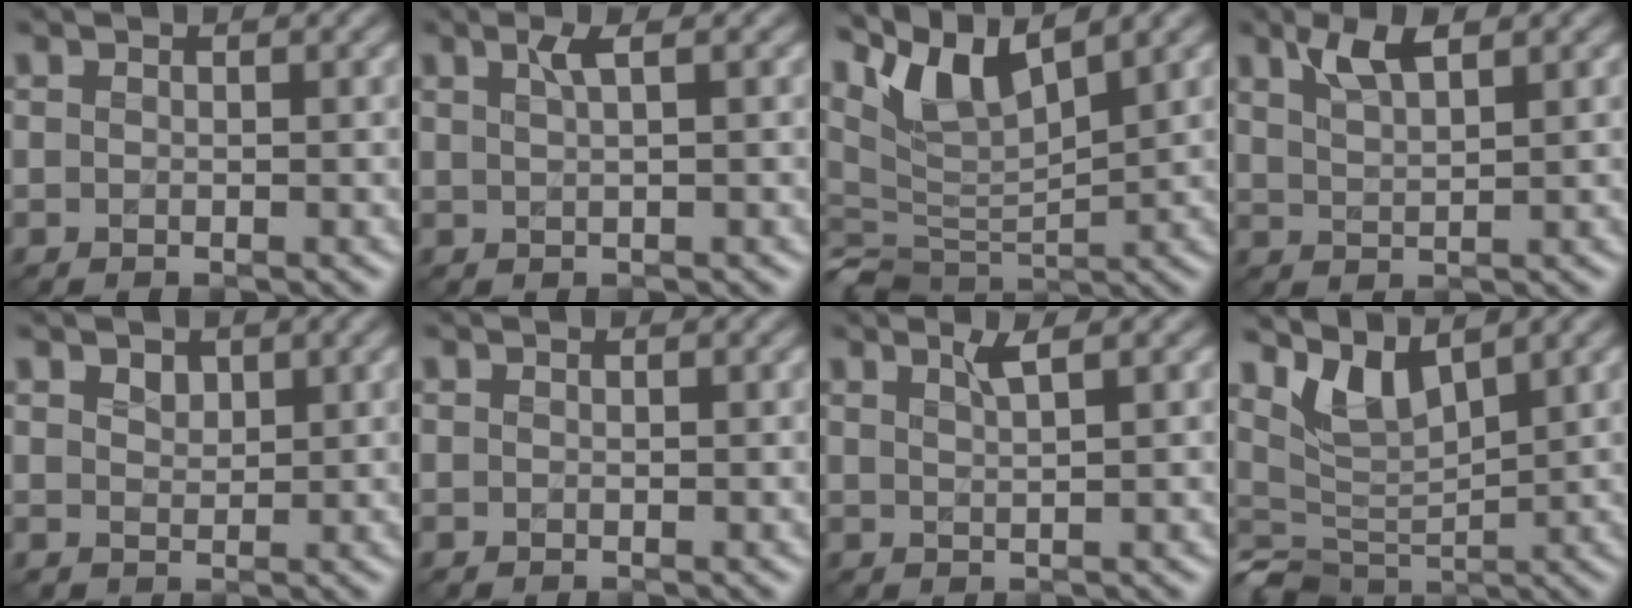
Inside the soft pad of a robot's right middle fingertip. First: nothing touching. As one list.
[{"total": 1.8, "force": [0.8, 0.5, 1.5], "torque": [-0.022, 0.004, 0.010]}, {"total": 5.7, "force": [3.8, 2.0, 3.7], "torque": [-0.077, 0.000, 0.071]}, {"total": 3.1, "force": [2.1, 0.9, 2.2], "torque": [-0.042, 0.001, 0.039]}, {"total": 1.2, "force": [0.8, 0.8, 0.4], "torque": [-0.006, -0.003, 0.015]}, {"total": 0.0}, {"total": 1.8, "force": [1.1, 0.4, 1.4], "torque": [-0.018, 0.004, 0.016]}, {"total": 3.5, "force": [2.0, 1.9, 2.2], "torque": [-0.047, -0.009, 0.042]}]